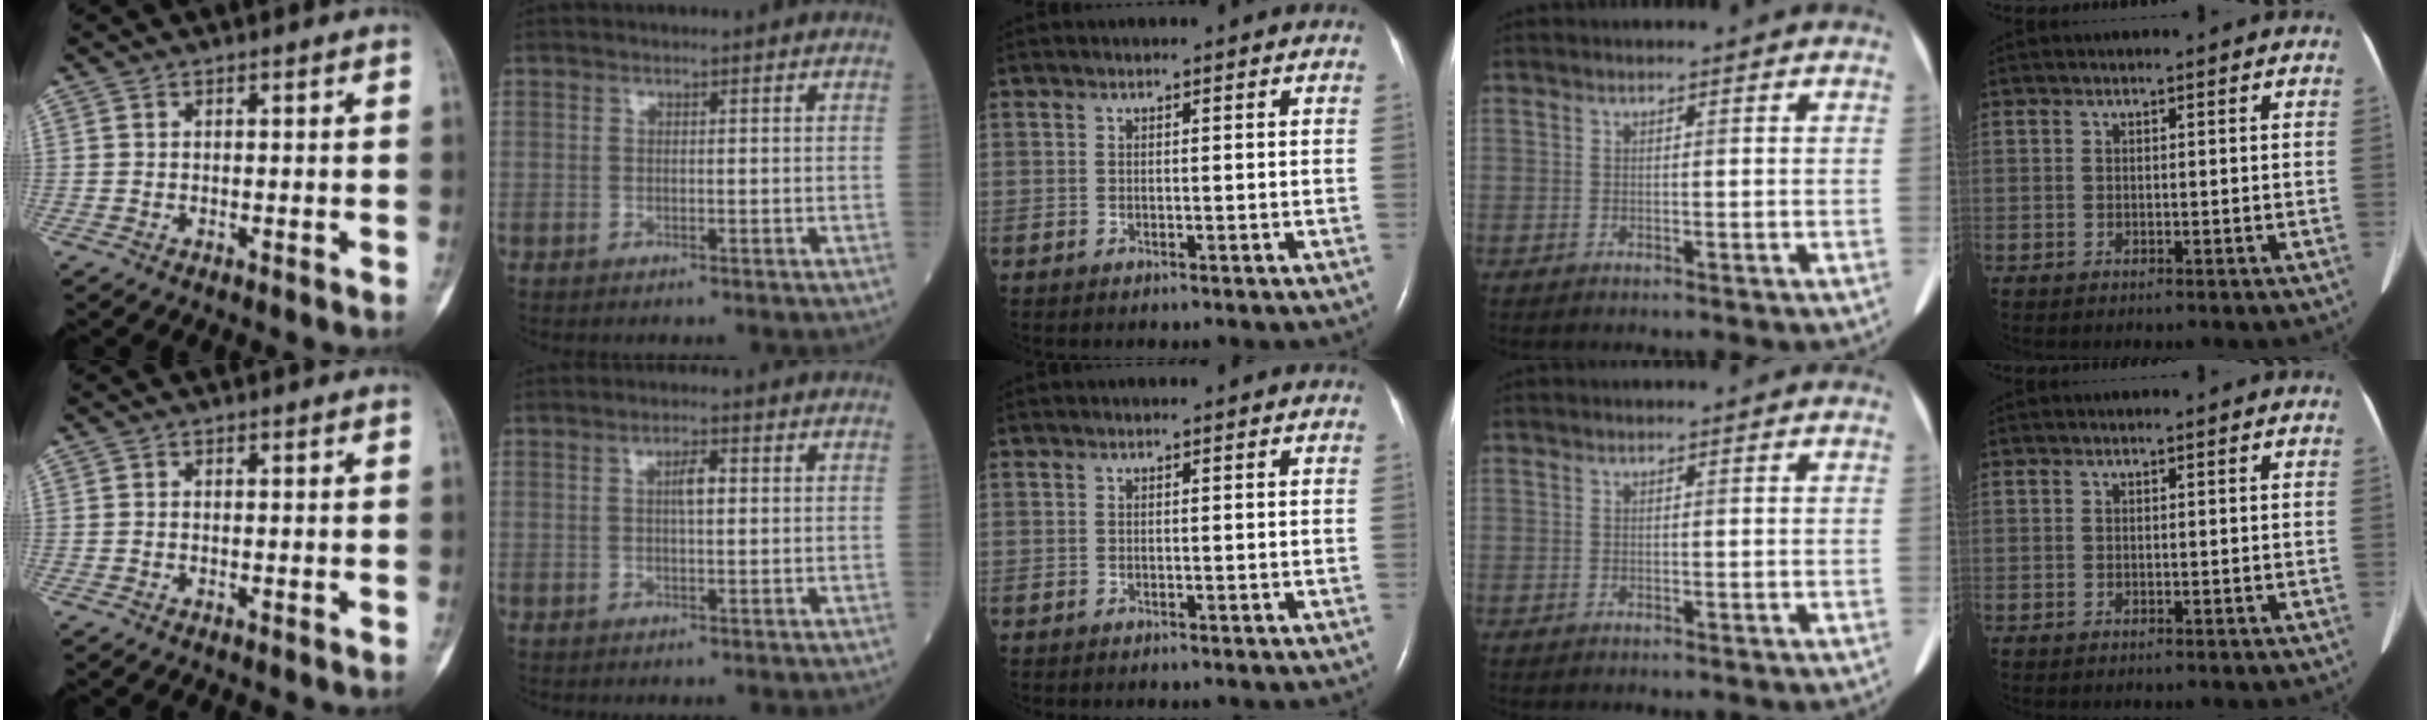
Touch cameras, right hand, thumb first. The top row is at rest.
{"index": {"total": 2.5, "force": [0.6, 0.5, 2.3], "torque": [-0.044, 0.005, 0.012]}}